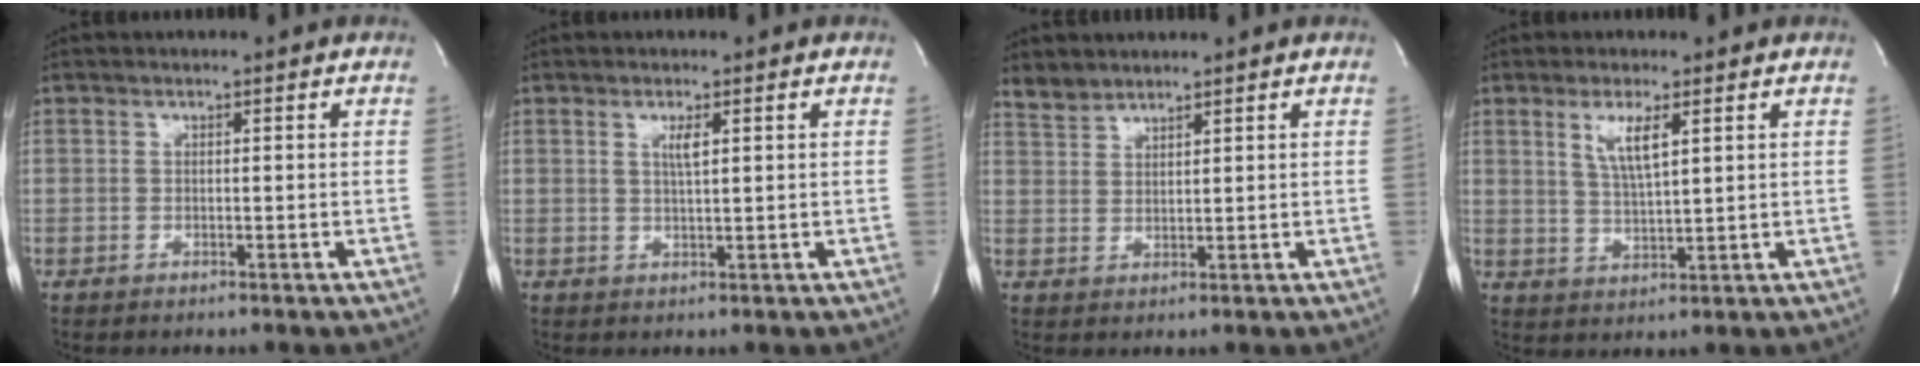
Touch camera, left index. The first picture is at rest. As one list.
[{"total": 1.8, "force": [0.5, 0.1, 1.7], "torque": [-0.041, -0.005, 0.011]}, {"total": 2.6, "force": [2.5, 0.7, -0.1], "torque": [-0.005, 0.008, 0.052]}, {"total": 4.5, "force": [1.9, 0.7, 4.1], "torque": [-0.088, -0.009, 0.041]}]